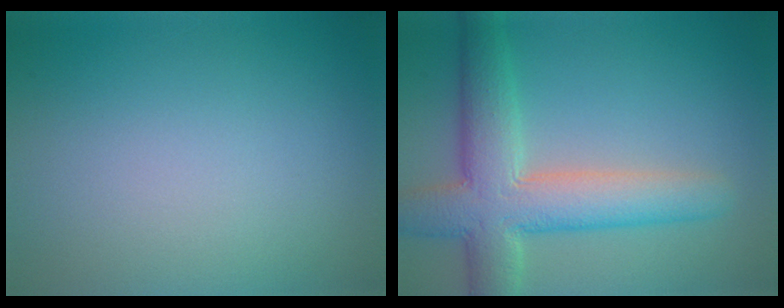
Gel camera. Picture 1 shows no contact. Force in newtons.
{"total": 7.8, "press": 7.8, "slide": 0.2}